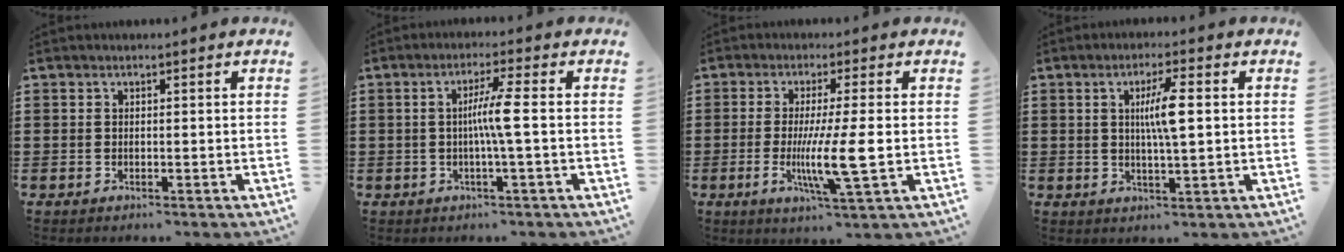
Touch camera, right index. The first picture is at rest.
{"total": 4.8, "force": [-0.3, -0.5, 4.8], "torque": [-0.088, -0.008, -0.012]}
{"total": 8.8, "force": [-1.3, 0.2, 8.7], "torque": [-0.167, -0.022, -0.026]}
{"total": 5.7, "force": [0.9, 0.7, 5.6], "torque": [-0.106, 0.001, 0.011]}